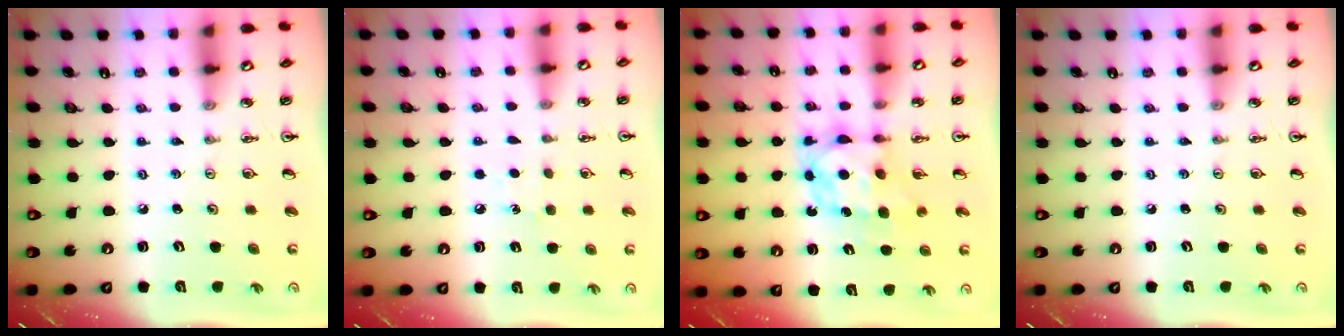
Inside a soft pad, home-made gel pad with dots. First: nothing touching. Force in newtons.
{"total": 6.0, "press": 6.0, "slide": 0.7}
{"total": 7.2, "press": 7.2, "slide": 0.5}
{"total": 0.0}